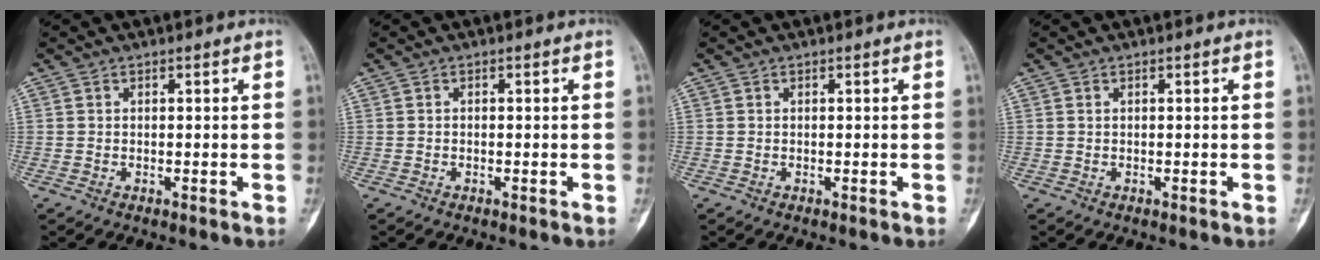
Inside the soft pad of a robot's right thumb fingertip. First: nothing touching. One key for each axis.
{"total": 0.0}
{"total": 0.0}
{"total": 0.0}